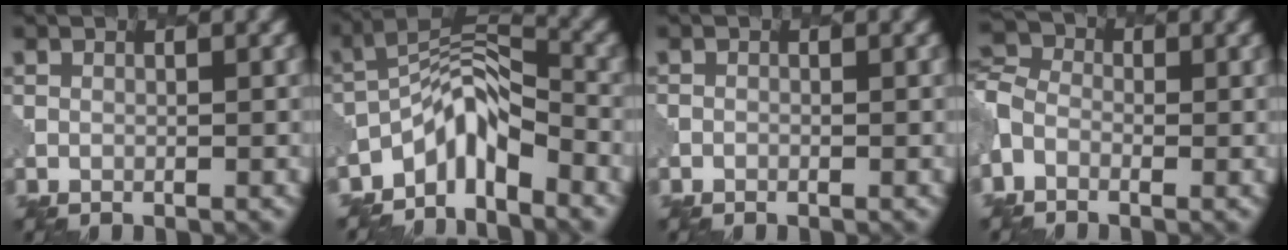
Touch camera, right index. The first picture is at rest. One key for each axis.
{"total": 5.6, "fx": -3.9, "fy": 2.1, "fz": 3.4, "tx": -0.047, "ty": 0.006, "tz": -0.081}
{"total": 0.0}
{"total": 3.2, "fx": -1.3, "fy": 2.4, "fz": 1.6, "tx": -0.034, "ty": 0.001, "tz": -0.033}